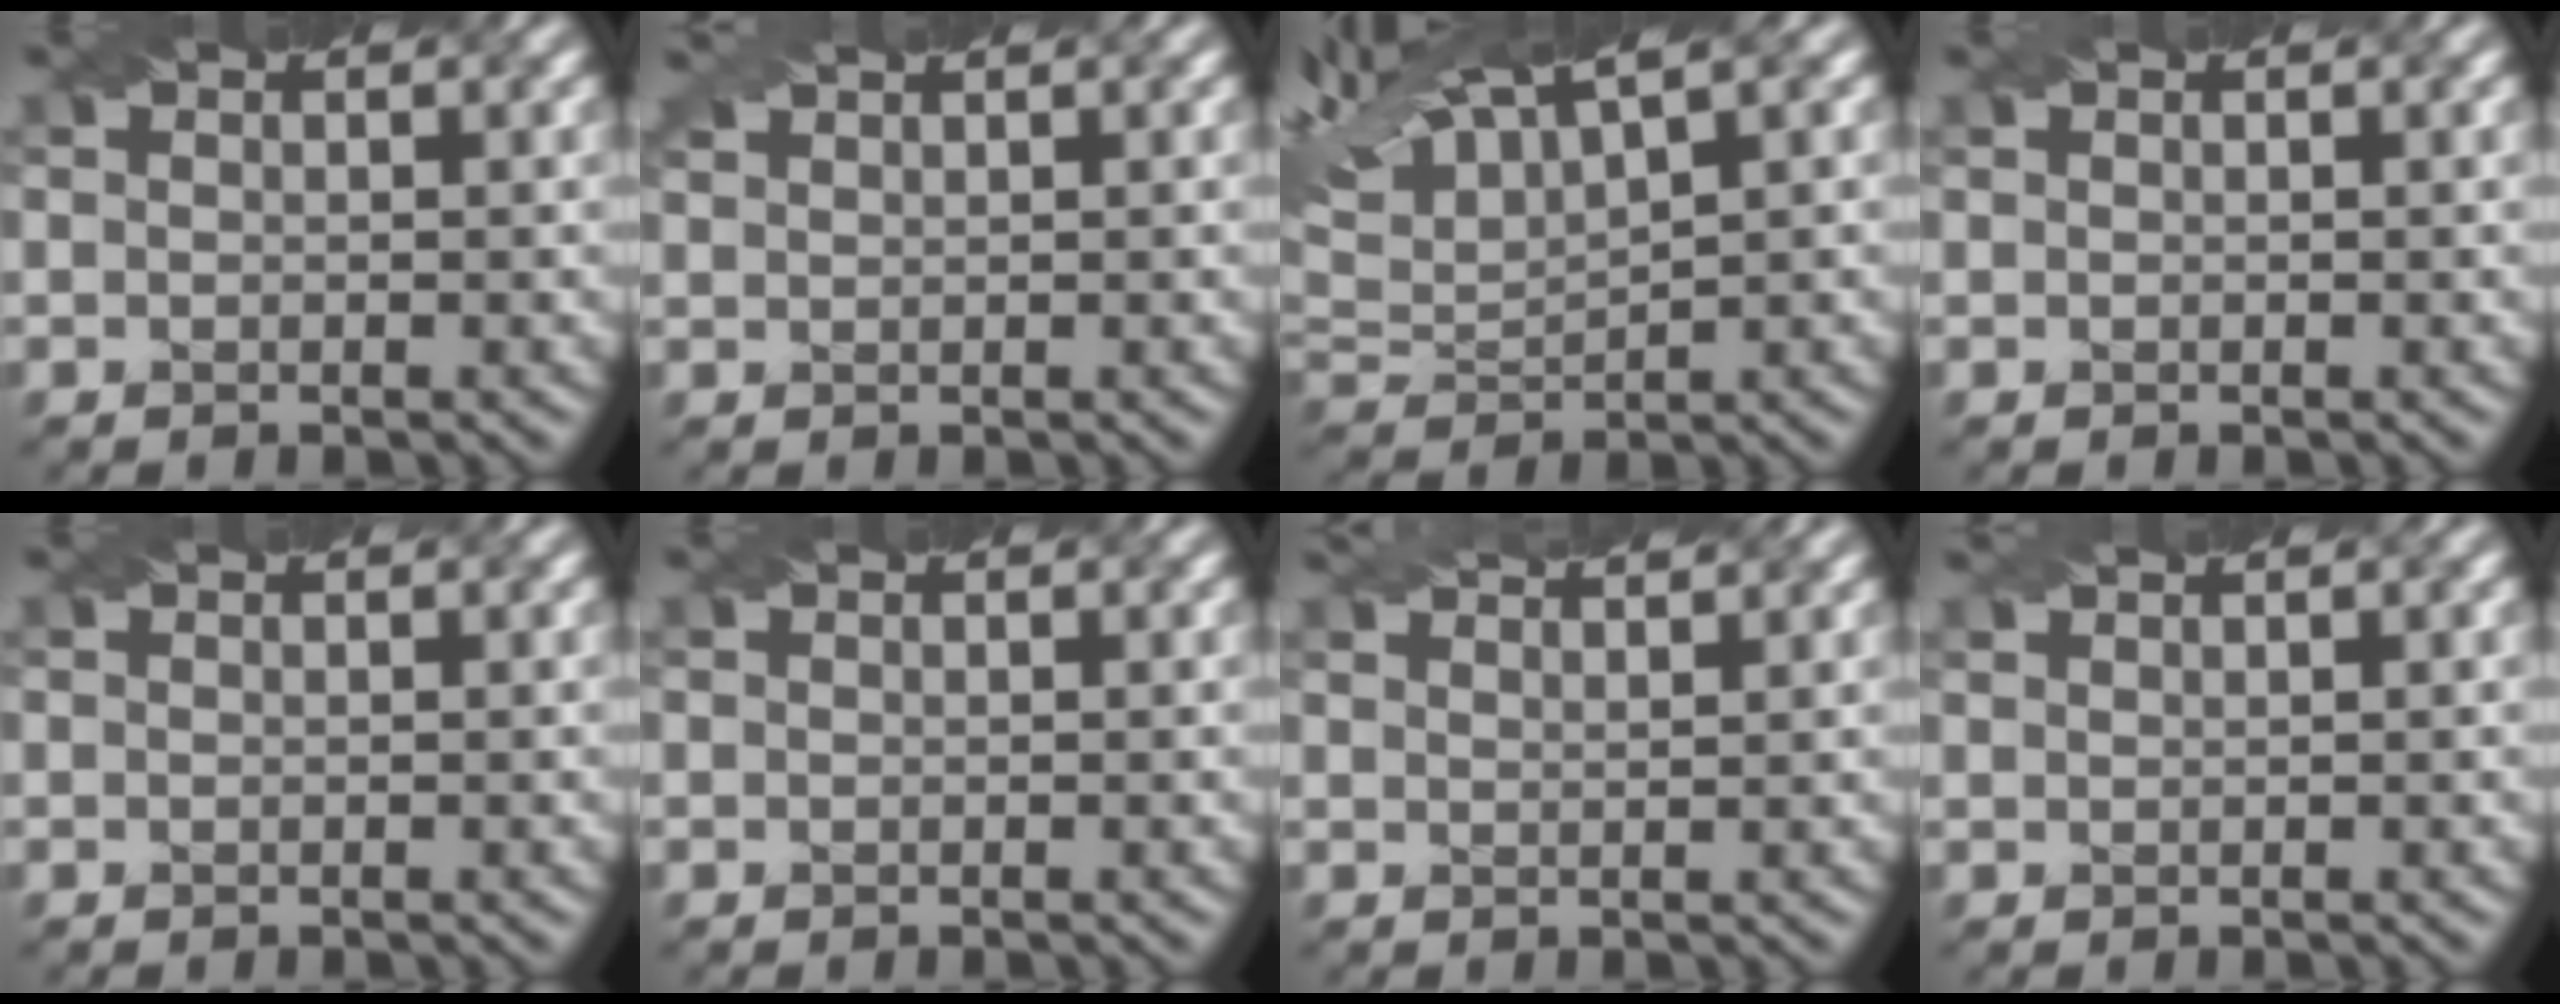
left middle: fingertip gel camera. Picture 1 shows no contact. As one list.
[{"total": 1.6, "force": [1.5, -0.3, 0.3], "torque": [-0.018, 0.009, 0.031]}, {"total": 8.0, "force": [5.8, 1.5, 5.3], "torque": [-0.111, 0.030, 0.101]}, {"total": 0.0}, {"total": 0.0}, {"total": 0.0}, {"total": 4.3, "force": [4.0, 0.6, 1.7], "torque": [-0.022, 0.023, 0.039]}, {"total": 1.0, "force": [0.9, -0.3, 0.1], "torque": [-0.012, 0.003, 0.017]}]